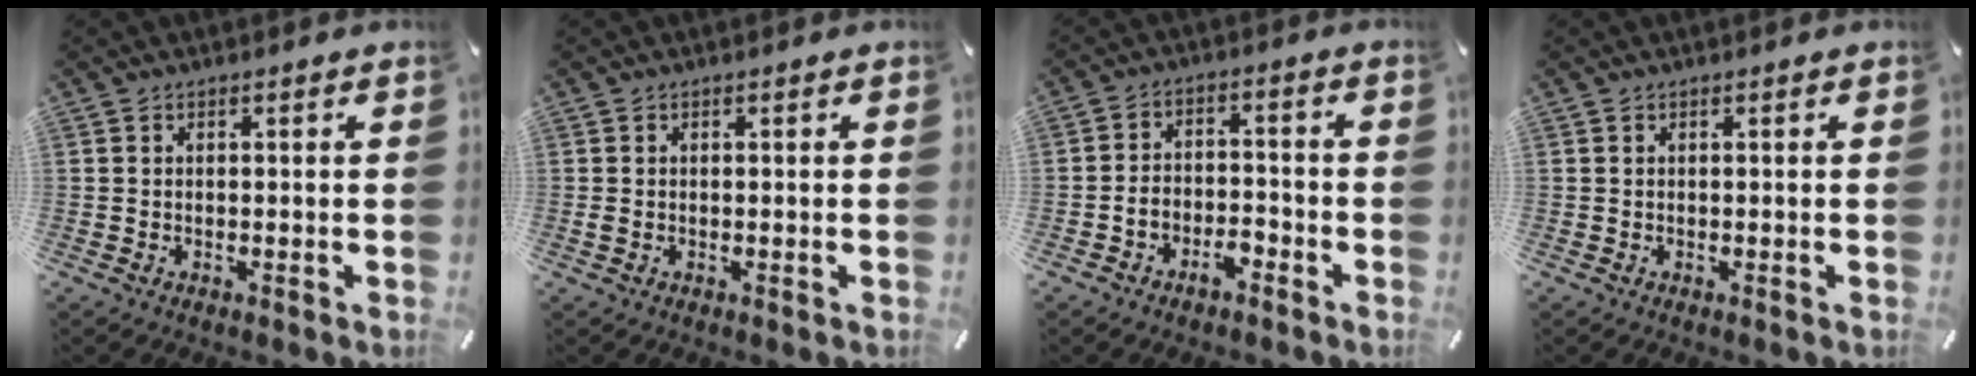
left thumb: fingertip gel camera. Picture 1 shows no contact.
{"total": 0.7, "force": [-0.2, 0.4, 0.6], "torque": [-0.010, 0.001, -0.003]}
{"total": 5.3, "force": [-3.5, 3.0, 2.4], "torque": [-0.043, 0.019, -0.066]}
{"total": 0.0}